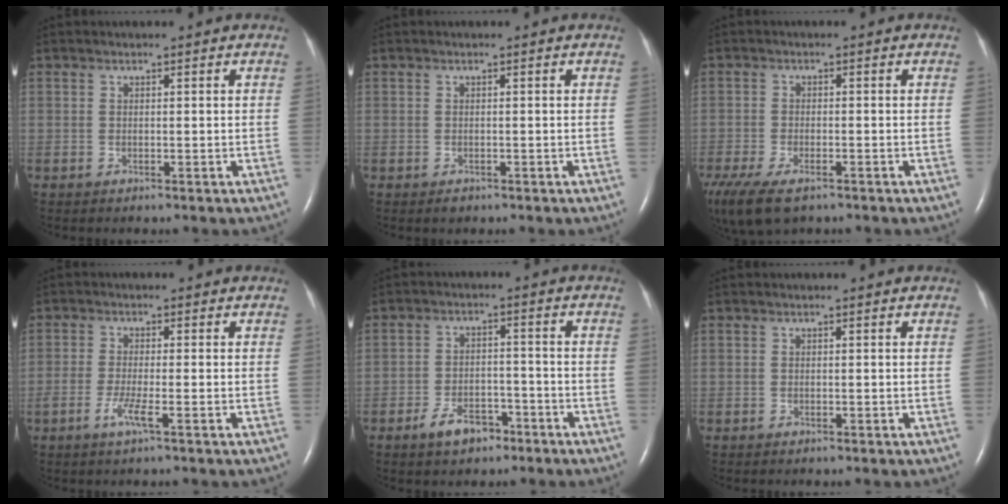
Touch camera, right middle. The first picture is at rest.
{"total": 0.8, "force": [-0.5, 0.5, 0.3], "torque": [-0.006, -0.001, -0.005]}
{"total": 12.2, "force": [-8.1, 5.3, 7.5], "torque": [-0.175, -0.024, -0.129]}
{"total": 3.2, "force": [-1.6, 0.1, 2.8], "torque": [-0.062, -0.006, -0.034]}
{"total": 5.6, "force": [-3.7, 3.0, 2.9], "torque": [-0.058, 0.005, -0.056]}
{"total": 0.0}